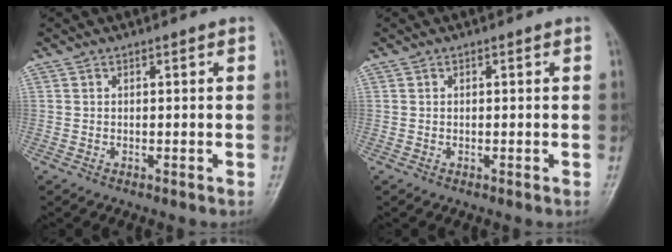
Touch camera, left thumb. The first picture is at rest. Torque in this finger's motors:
{"motor_torque": [0.00, 0.00, 0.00, 0.00, 0.00]}